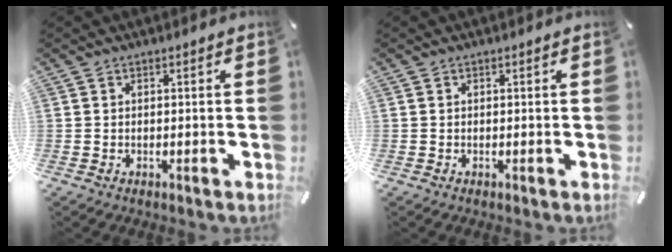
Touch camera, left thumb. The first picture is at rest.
{"total": 0.0}